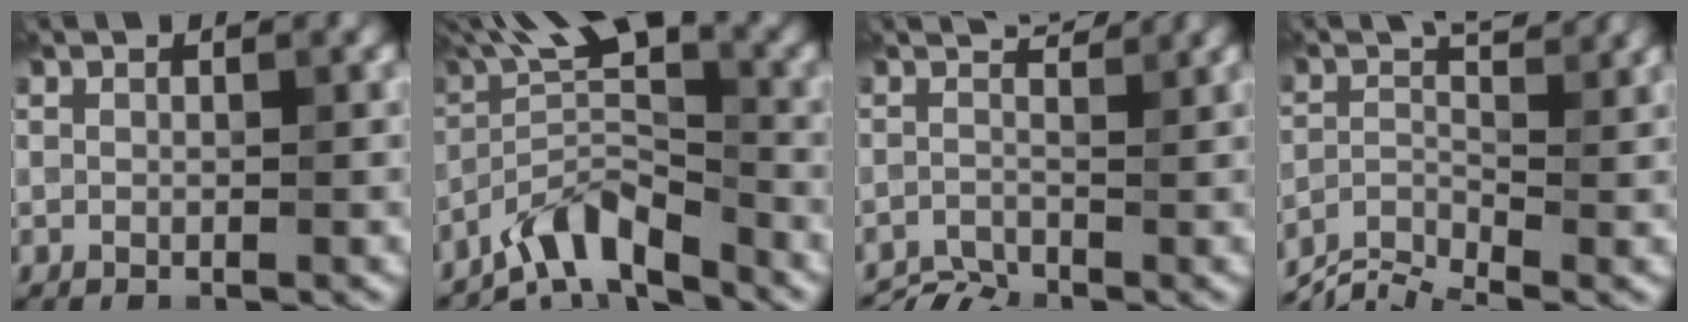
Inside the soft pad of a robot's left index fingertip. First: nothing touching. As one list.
[{"total": 7.4, "force": [-4.9, 1.8, 5.2], "torque": [-0.086, 0.015, -0.104]}, {"total": 2.4, "force": [-1.7, 0.9, 1.5], "torque": [-0.029, 0.005, -0.040]}, {"total": 3.8, "force": [-2.9, 1.0, 2.2], "torque": [-0.047, -0.004, -0.068]}]